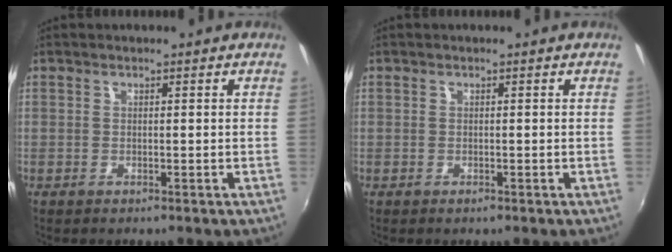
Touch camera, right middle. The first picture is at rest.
{"total": 0.6, "force": [-0.4, 0.5, 0.1], "torque": [-0.001, -0.003, -0.008]}